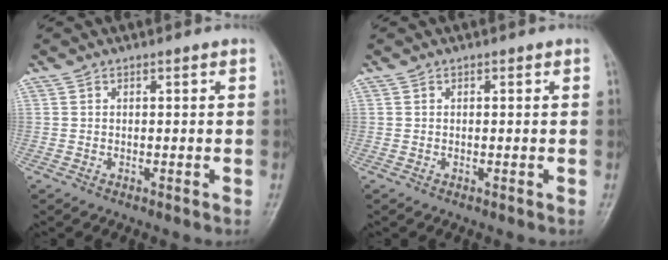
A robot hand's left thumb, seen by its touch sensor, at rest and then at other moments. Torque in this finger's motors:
{"motor_torque": [0.00, 0.00, 0.00, 0.00, 0.00]}